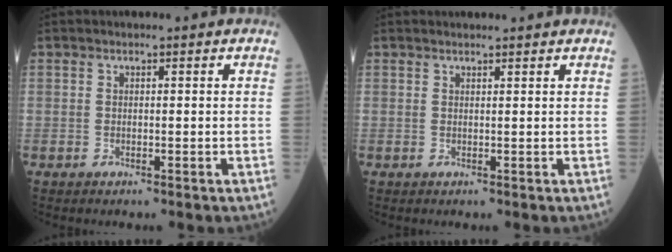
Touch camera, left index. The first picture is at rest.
{"total": 2.9, "force": [2.8, 0.0, 0.7], "torque": [-0.011, 0.014, 0.034]}